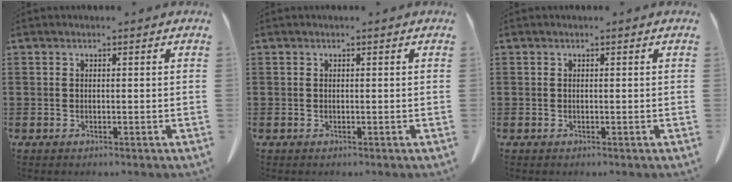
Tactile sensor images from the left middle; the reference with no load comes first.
{"total": 0.0}
{"total": 0.0}